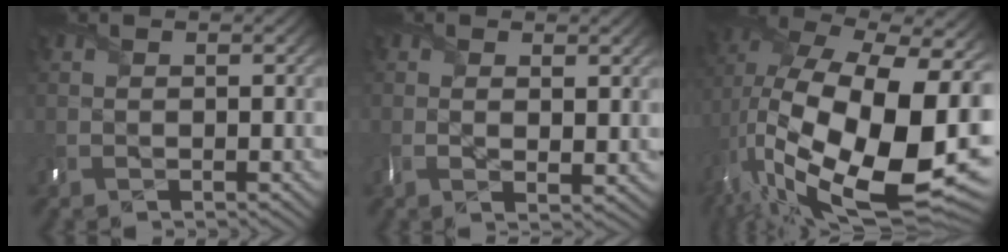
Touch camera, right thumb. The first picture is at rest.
{"total": 2.7, "force": [0.8, 1.1, 2.4], "torque": [-0.046, -0.008, 0.017]}
{"total": 21.4, "force": [-4.0, 11.0, 17.9], "torque": [-0.347, -0.033, -0.050]}